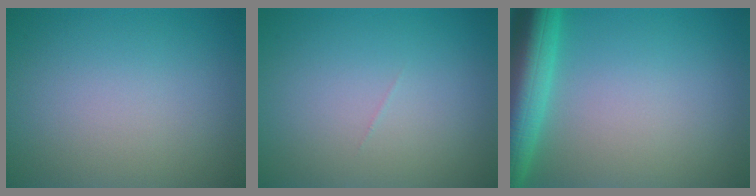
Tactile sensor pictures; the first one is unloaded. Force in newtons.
{"total": 0.0}
{"total": 7.7, "press": 7.7, "slide": 0.5}